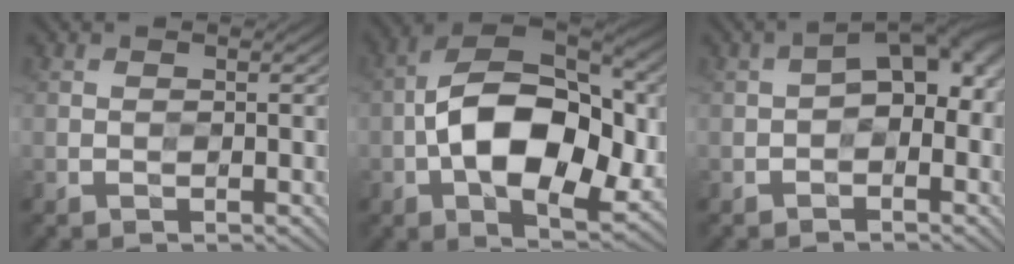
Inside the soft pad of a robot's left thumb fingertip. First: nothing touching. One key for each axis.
{"total": 14.7, "fx": -1.3, "fy": 8.6, "fz": 11.9, "tx": -0.197, "ty": 0.005, "tz": -0.033}
{"total": 6.6, "fx": -0.5, "fy": 3.7, "fz": 5.4, "tx": -0.067, "ty": 0.013, "tz": -0.019}